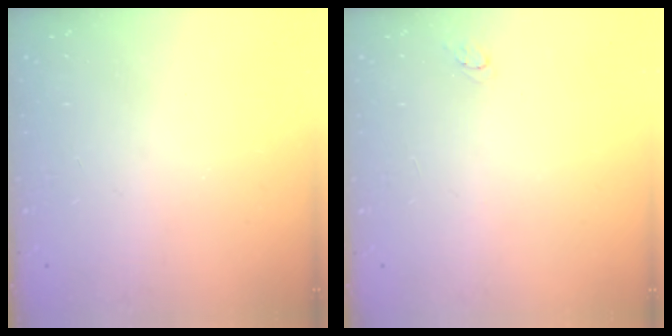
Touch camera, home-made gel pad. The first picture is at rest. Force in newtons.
{"total": 3.3, "press": 3.3, "slide": 0.4}